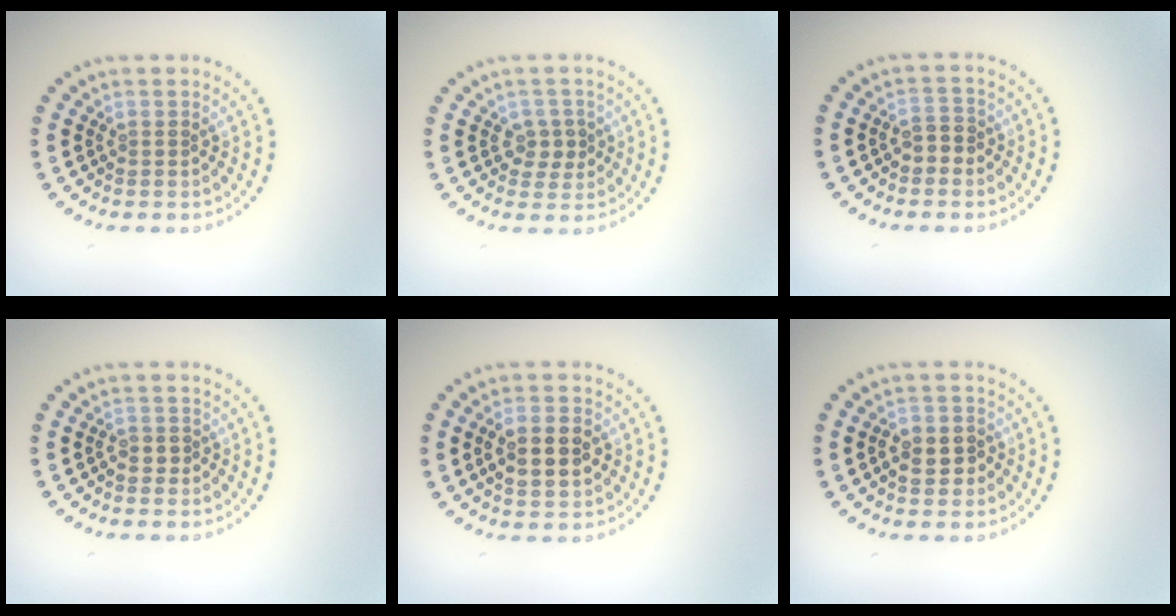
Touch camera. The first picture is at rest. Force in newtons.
{"total": 2.1, "press": 2.0, "slide": 0.7}
{"total": 1.9, "press": 1.7, "slide": 0.7}
{"total": 0.7, "press": 0.7, "slide": 0.3}
{"total": 3.9, "press": 3.9, "slide": 0.2}
{"total": 2.8, "press": 2.7, "slide": 0.7}